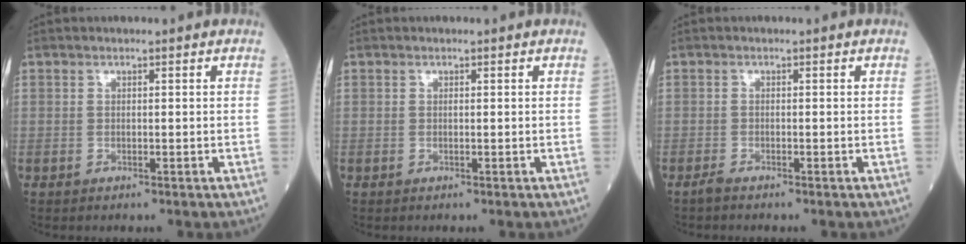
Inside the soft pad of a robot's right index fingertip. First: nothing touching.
{"total": 0.0}
{"total": 0.9, "force": [-0.9, -0.1, 0.2], "torque": [-0.010, -0.002, -0.019]}